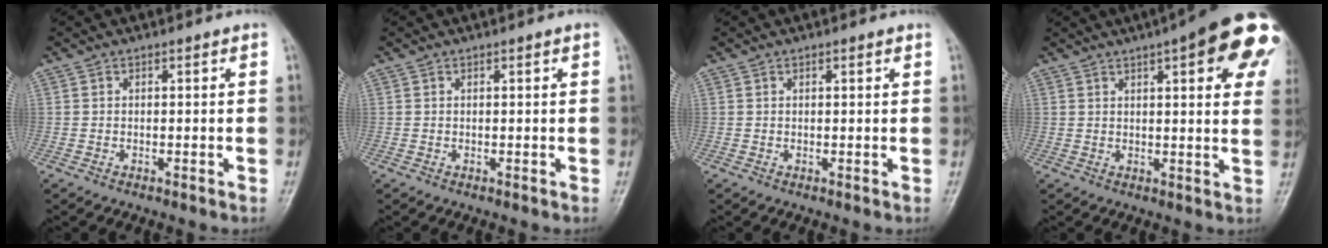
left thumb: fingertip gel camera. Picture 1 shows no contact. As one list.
[{"total": 0.6, "force": [0.2, 0.0, 0.6], "torque": [-0.010, 0.001, 0.002]}, {"total": 0.7, "force": [0.4, 0.2, 0.6], "torque": [-0.008, 0.000, 0.006]}, {"total": 19.8, "force": [8.7, 5.5, 16.9], "torque": [-0.202, -0.003, 0.101]}]